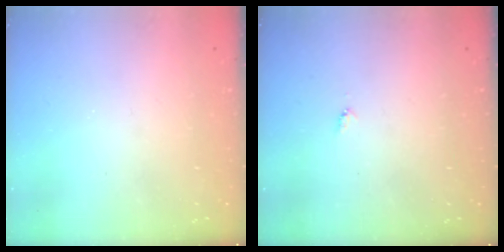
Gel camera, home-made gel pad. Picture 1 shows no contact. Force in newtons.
{"total": 3.4, "press": 3.3, "slide": 0.5}